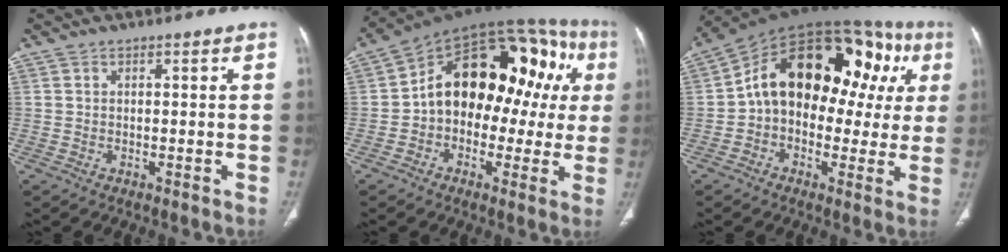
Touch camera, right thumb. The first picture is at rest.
{"total": 22.7, "force": [1.9, 14.6, 17.3], "torque": [-0.200, 0.061, 0.021]}
{"total": 23.8, "force": [4.1, 14.9, 18.1], "torque": [-0.224, 0.057, 0.051]}